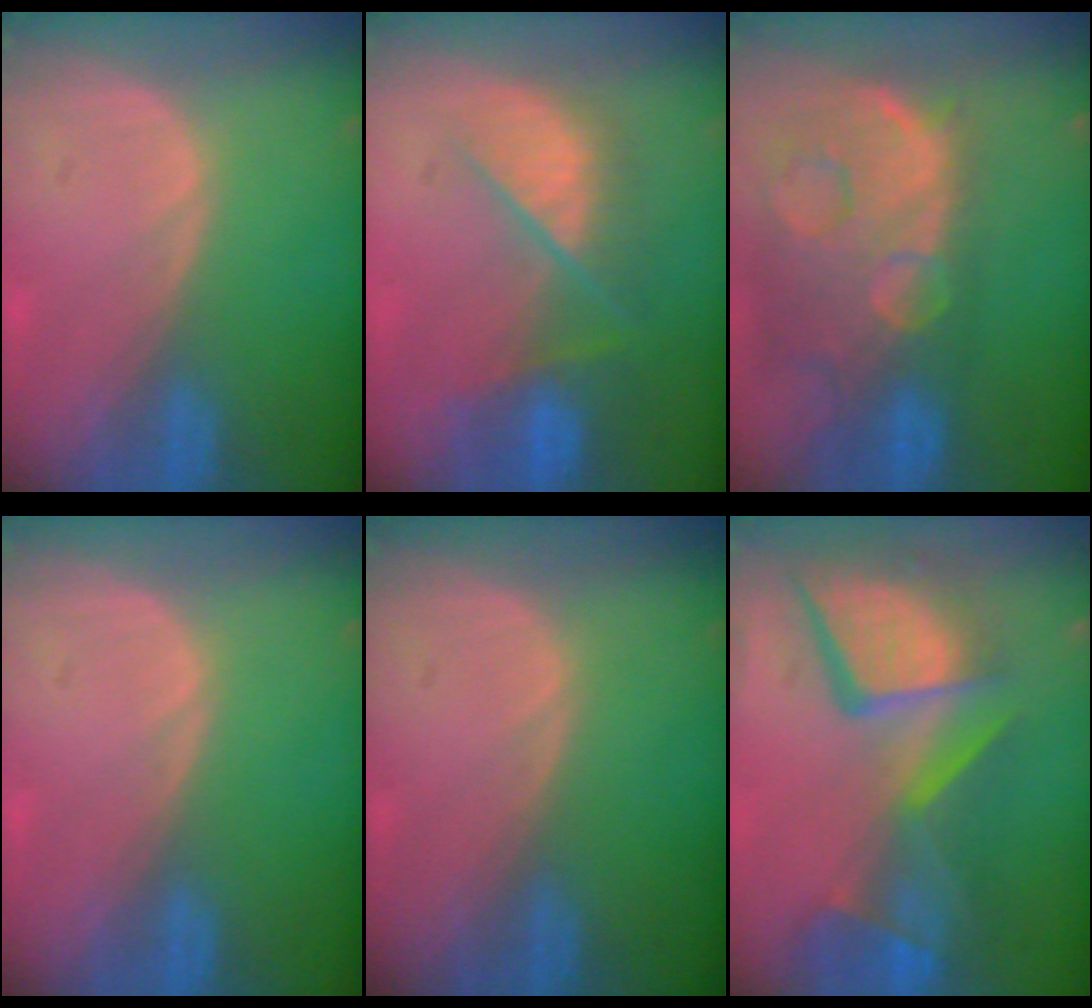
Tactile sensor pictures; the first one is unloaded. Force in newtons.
{"total": 9.0, "press": 7.7, "slide": 4.6}
{"total": 14.5, "press": 11.7, "slide": 8.4}
{"total": 0.0}
{"total": 0.0}
{"total": 13.8, "press": 11.2, "slide": 8.0}